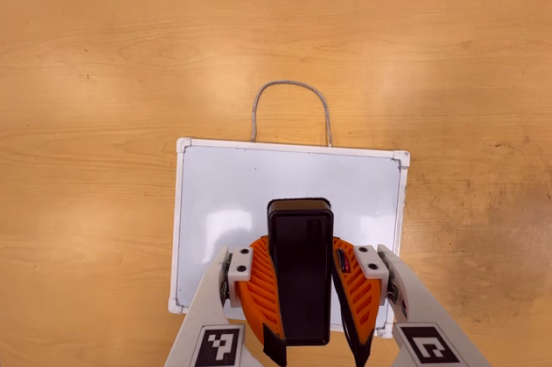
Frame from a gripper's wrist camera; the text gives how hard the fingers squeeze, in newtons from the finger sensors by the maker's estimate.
{"total": 10.3, "left": 8.9, "right": 11.6}